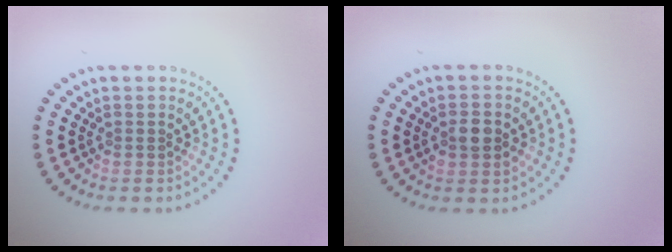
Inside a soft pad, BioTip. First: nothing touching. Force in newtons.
{"total": 2.5, "press": 2.5, "slide": 0.1}